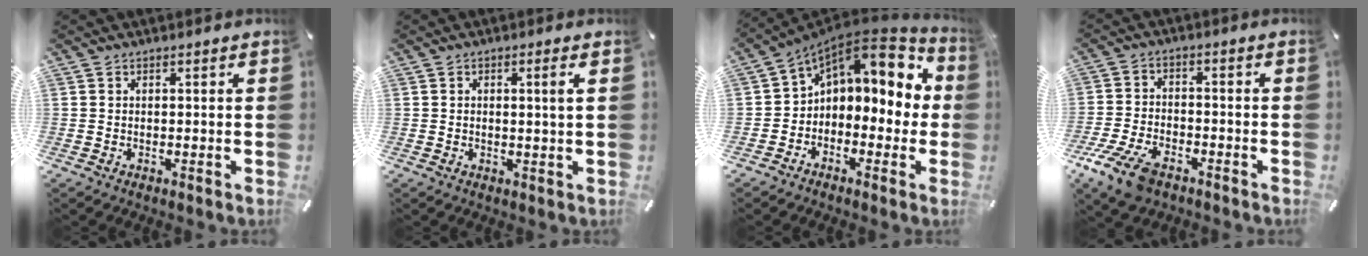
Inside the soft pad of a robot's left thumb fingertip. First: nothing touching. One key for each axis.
{"total": 2.4, "fx": 0.6, "fy": 0.1, "fz": 2.3, "tx": -0.036, "ty": -0.005, "tz": 0.005}
{"total": 9.3, "fx": 3.5, "fy": 6.6, "fz": 5.6, "tx": -0.095, "ty": -0.032, "tz": 0.057}
{"total": 9.6, "fx": -6.2, "fy": 5.0, "fz": 5.3, "tx": -0.117, "ty": 0.024, "tz": -0.115}